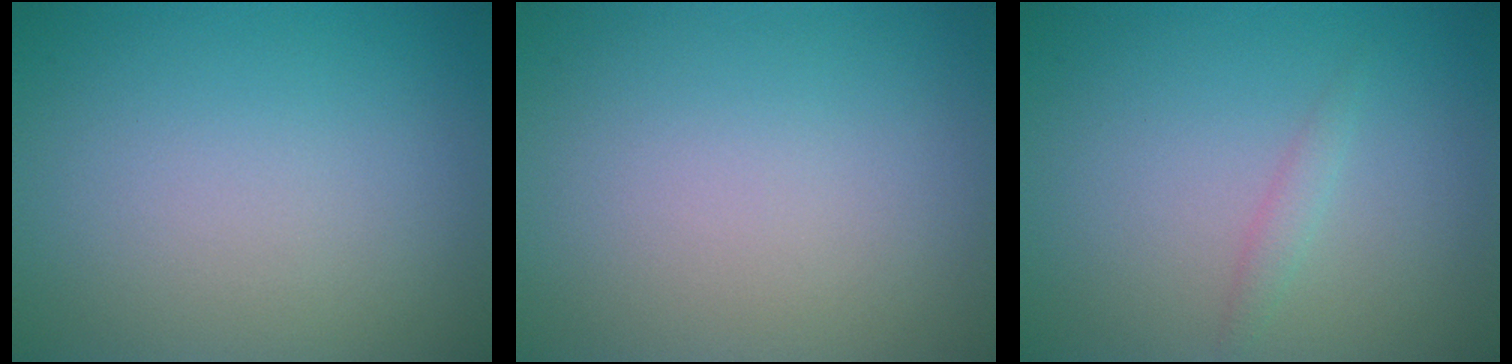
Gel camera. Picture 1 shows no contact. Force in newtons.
{"total": 0.0}
{"total": 1.0, "press": 1.0, "slide": 0.1}